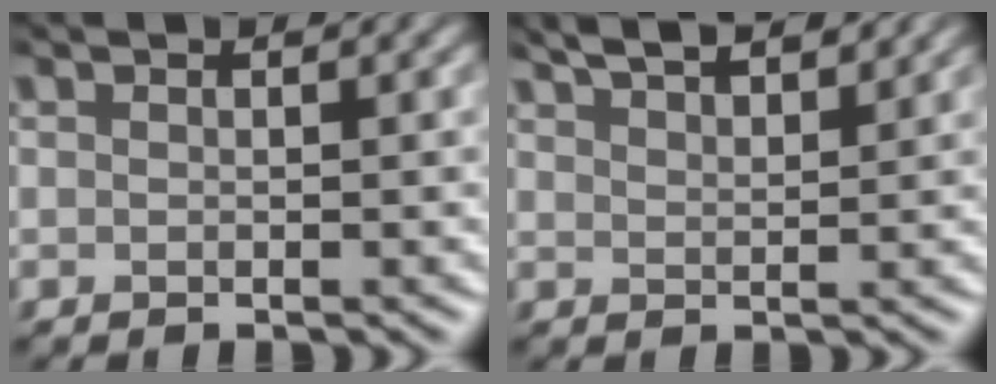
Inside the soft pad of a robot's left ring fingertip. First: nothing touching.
{"total": 5.9, "force": [4.7, 1.7, 3.1], "torque": [-0.029, 0.025, 0.047]}